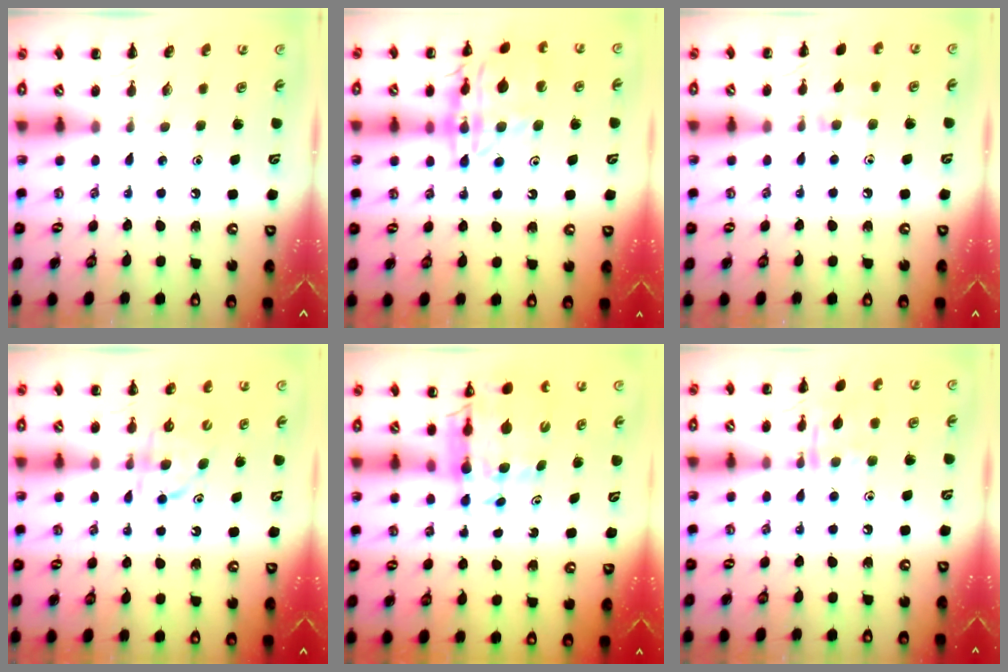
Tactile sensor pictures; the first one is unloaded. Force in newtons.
{"total": 16.8, "press": 16.8, "slide": 1.2}
{"total": 7.6, "press": 7.4, "slide": 1.8}
{"total": 5.3, "press": 5.3, "slide": 0.7}
{"total": 9.3, "press": 8.9, "slide": 2.8}
{"total": 8.9, "press": 8.8, "slide": 0.7}